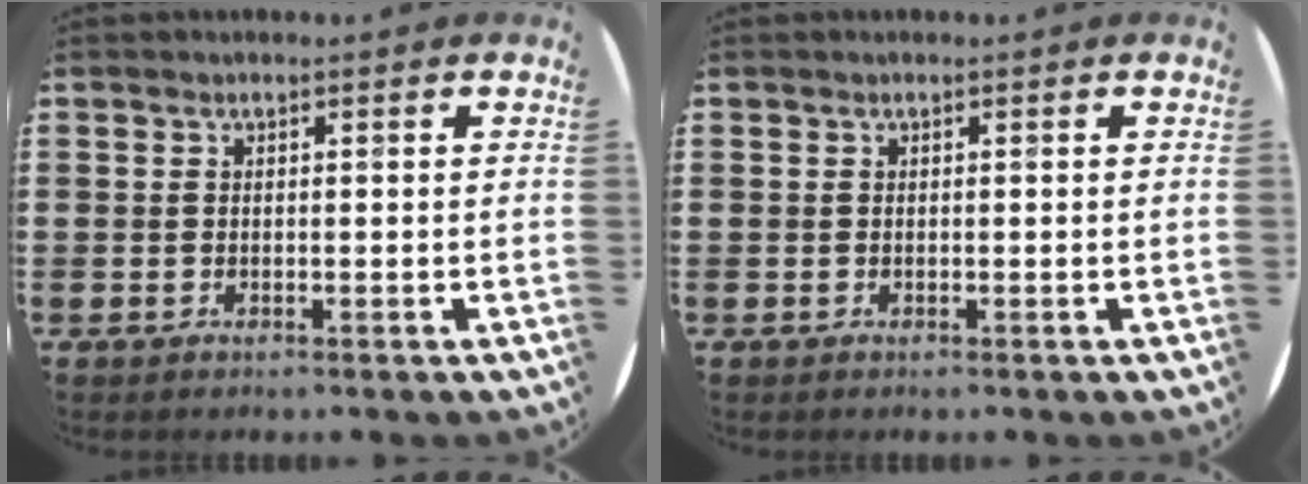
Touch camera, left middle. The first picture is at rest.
{"total": 0.0}